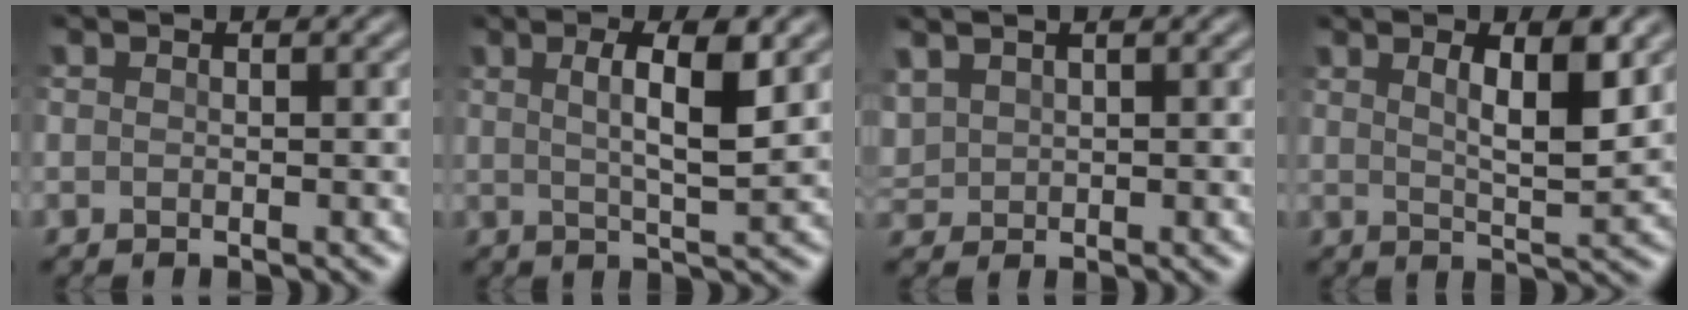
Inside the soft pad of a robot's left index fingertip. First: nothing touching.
{"total": 4.9, "force": [1.3, 1.1, 4.5], "torque": [-0.077, -0.003, 0.021]}
{"total": 1.7, "force": [0.9, 1.1, 0.8], "torque": [-0.027, 0.005, 0.024]}
{"total": 4.6, "force": [1.8, 1.1, 4.0], "torque": [-0.070, -0.008, 0.031]}